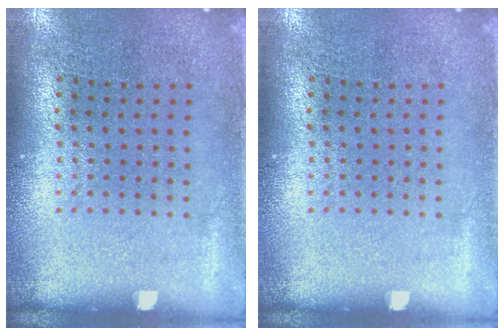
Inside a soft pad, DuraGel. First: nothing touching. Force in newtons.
{"total": 0.0}